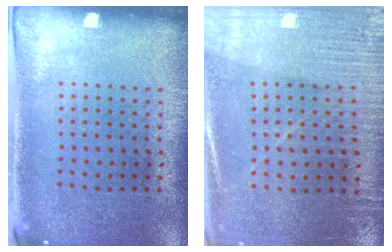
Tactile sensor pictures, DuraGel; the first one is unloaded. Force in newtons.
{"total": 3.0, "press": 3.0, "slide": 0.5}